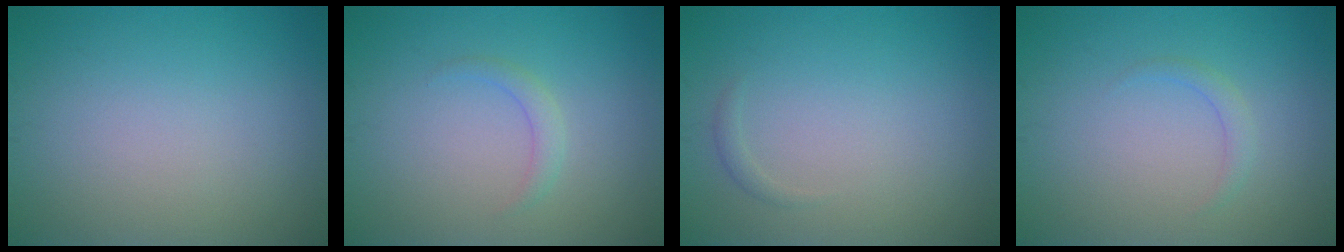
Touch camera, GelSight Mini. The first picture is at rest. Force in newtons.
{"total": 1.2, "press": 1.2, "slide": 0.1}
{"total": 0.6, "press": 0.6, "slide": 0.0}
{"total": 1.1, "press": 1.1, "slide": 0.1}